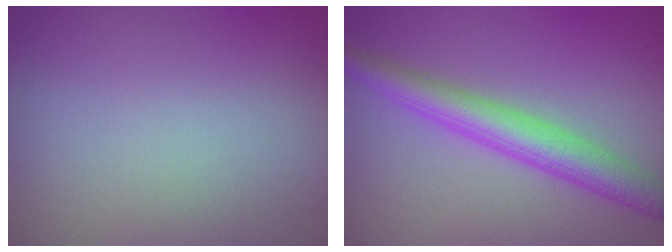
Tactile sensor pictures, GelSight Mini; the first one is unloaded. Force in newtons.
{"total": 4.7, "press": 4.7, "slide": 0.1}